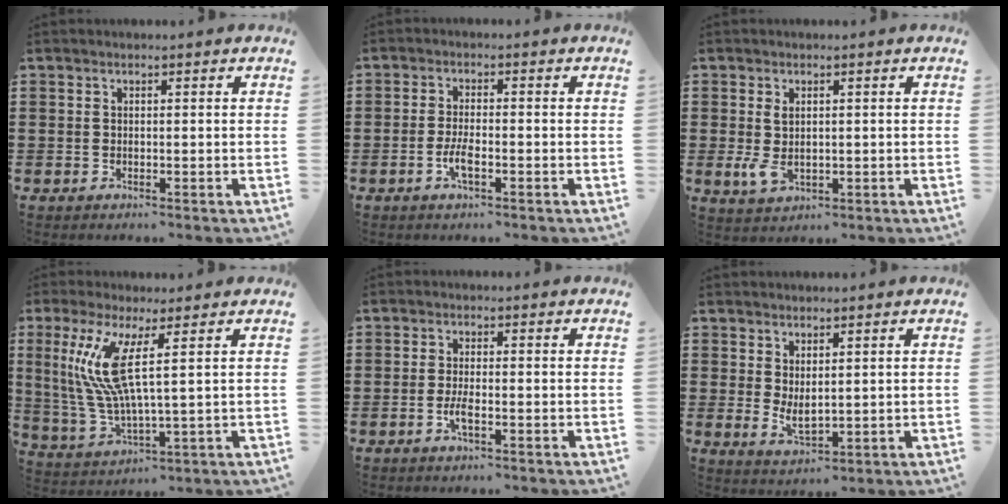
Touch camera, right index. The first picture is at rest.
{"total": 3.2, "force": [-1.3, 0.8, 2.8], "torque": [-0.063, -0.004, -0.027]}
{"total": 3.3, "force": [0.0, 1.9, 2.7], "torque": [-0.061, -0.002, 0.000]}
{"total": 11.2, "force": [3.2, 1.8, 10.5], "torque": [-0.240, -0.019, 0.048]}
{"total": 2.5, "force": [-1.0, 0.5, 2.2], "torque": [-0.047, -0.004, -0.019]}
{"total": 2.9, "force": [0.9, 1.3, 2.4], "torque": [-0.046, 0.001, 0.019]}